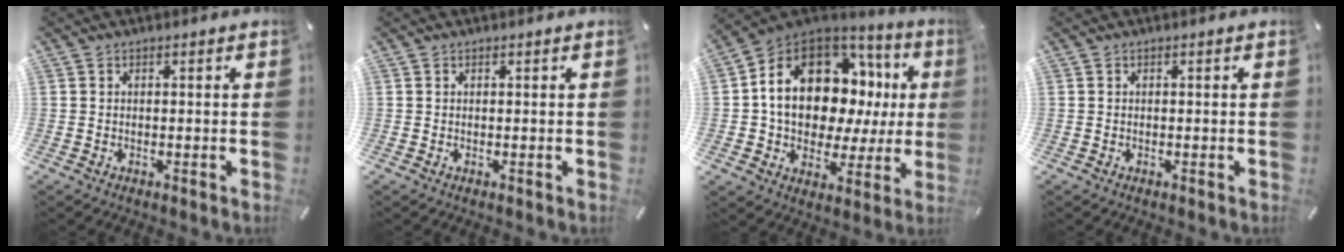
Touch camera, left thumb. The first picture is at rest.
{"total": 0.0}
{"total": 16.0, "force": [4.2, 11.2, 10.6], "torque": [-0.178, -0.037, 0.072]}
{"total": 0.0}